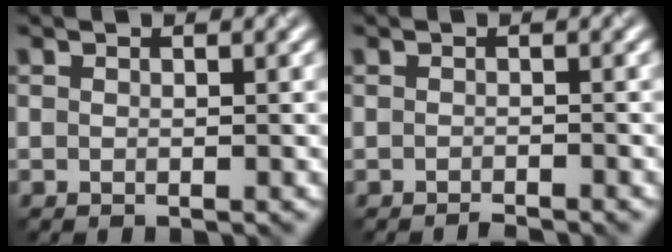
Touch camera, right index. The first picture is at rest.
{"total": 1.3, "force": [-1.2, 0.1, 0.4], "torque": [0.000, 0.001, -0.024]}